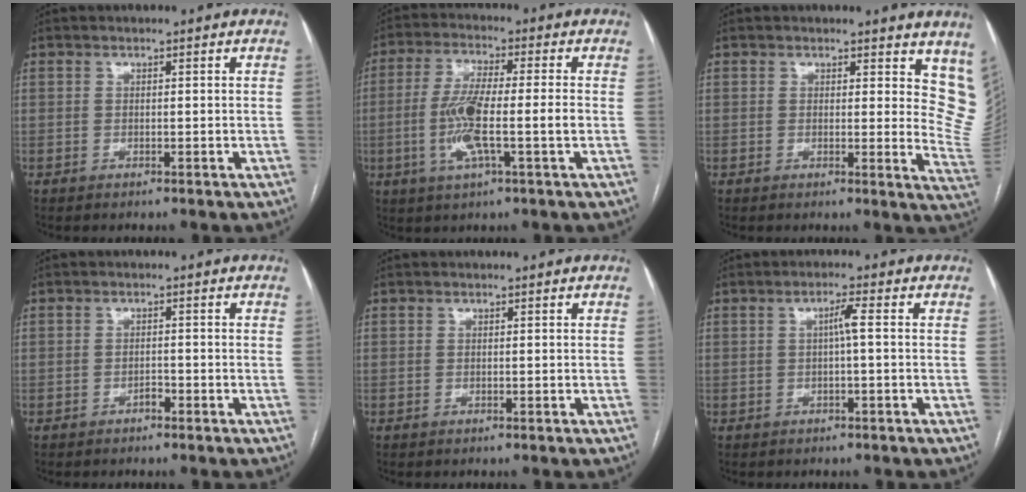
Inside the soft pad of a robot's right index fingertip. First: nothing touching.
{"total": 9.7, "force": [-1.8, 0.7, 9.5], "torque": [-0.191, 0.000, -0.038]}
{"total": 9.7, "force": [7.6, 3.9, 4.6], "torque": [-0.030, -0.033, 0.058]}
{"total": 1.1, "force": [-0.9, 0.6, 0.5], "torque": [-0.004, 0.003, -0.014]}
{"total": 0.0}
{"total": 2.2, "force": [0.0, -0.2, 2.2], "torque": [-0.036, 0.004, 0.001]}